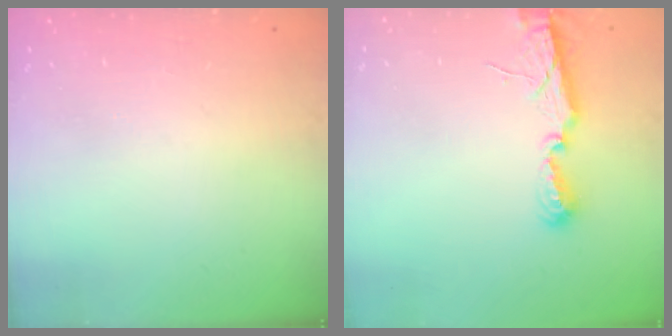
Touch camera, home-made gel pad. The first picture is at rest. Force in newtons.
{"total": 7.0, "press": 7.0, "slide": 0.5}